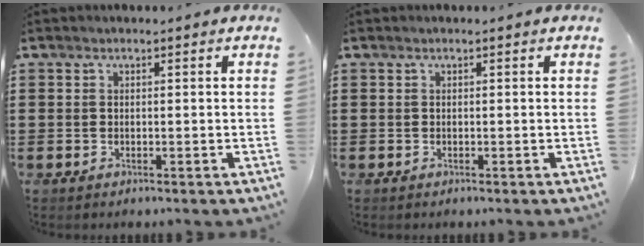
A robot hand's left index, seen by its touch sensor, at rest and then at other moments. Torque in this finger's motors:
{"motor_torque": [0.00, 0.01, 0.00, 0.00]}